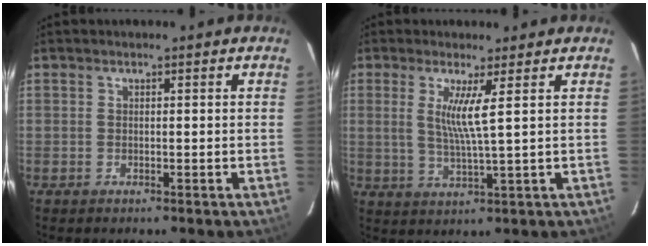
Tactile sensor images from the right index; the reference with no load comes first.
{"total": 5.2, "force": [1.7, -0.8, 4.9], "torque": [-0.090, -0.011, 0.030]}